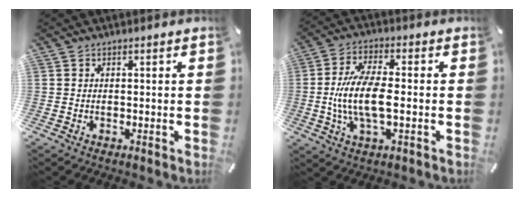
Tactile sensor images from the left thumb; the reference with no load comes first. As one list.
[{"total": 11.5, "force": [-1.5, 4.6, 10.4], "torque": [-0.211, -0.005, -0.027]}]